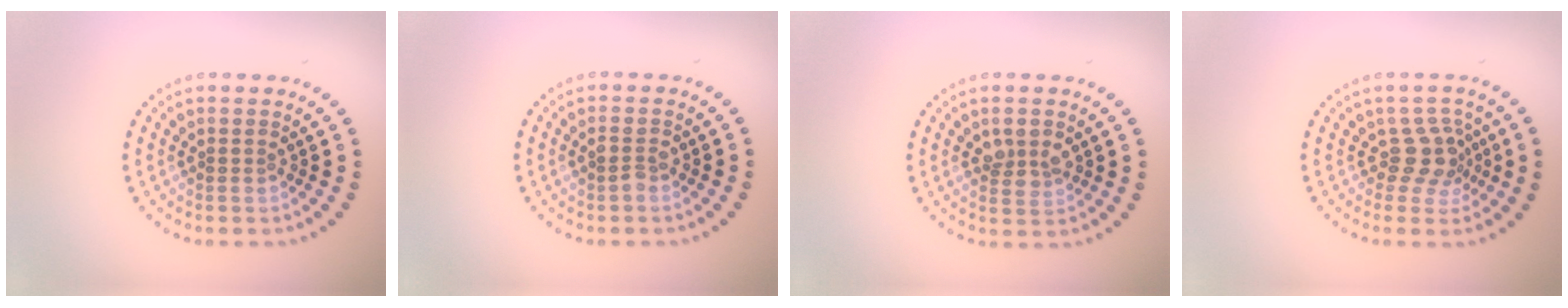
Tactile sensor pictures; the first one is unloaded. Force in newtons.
{"total": 1.1, "press": 1.0, "slide": 0.2}
{"total": 2.4, "press": 2.4, "slide": 0.5}
{"total": 2.9, "press": 2.2, "slide": 1.8}